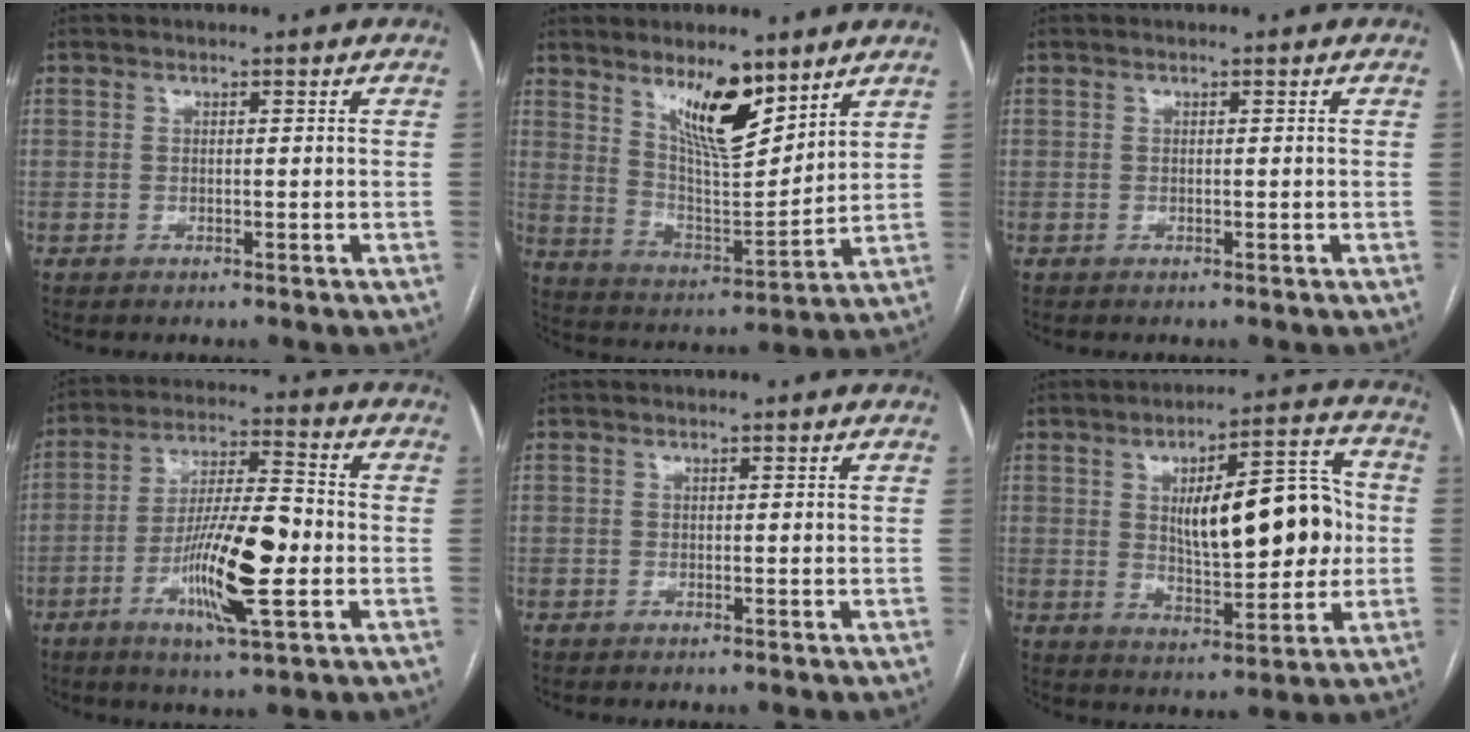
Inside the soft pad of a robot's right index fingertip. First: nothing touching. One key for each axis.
{"total": 11.8, "fx": 7.7, "fy": 3.0, "fz": 8.4, "tx": -0.149, "ty": -0.010, "tz": 0.144}
{"total": 0.0}
{"total": 14.1, "fx": -3.8, "fy": 2.2, "fz": 13.4, "tx": -0.245, "ty": -0.001, "tz": -0.065}
{"total": 0.0}
{"total": 14.6, "fx": 1.0, "fy": 4.4, "fz": 13.9, "tx": -0.204, "ty": 0.022, "tz": 0.023}